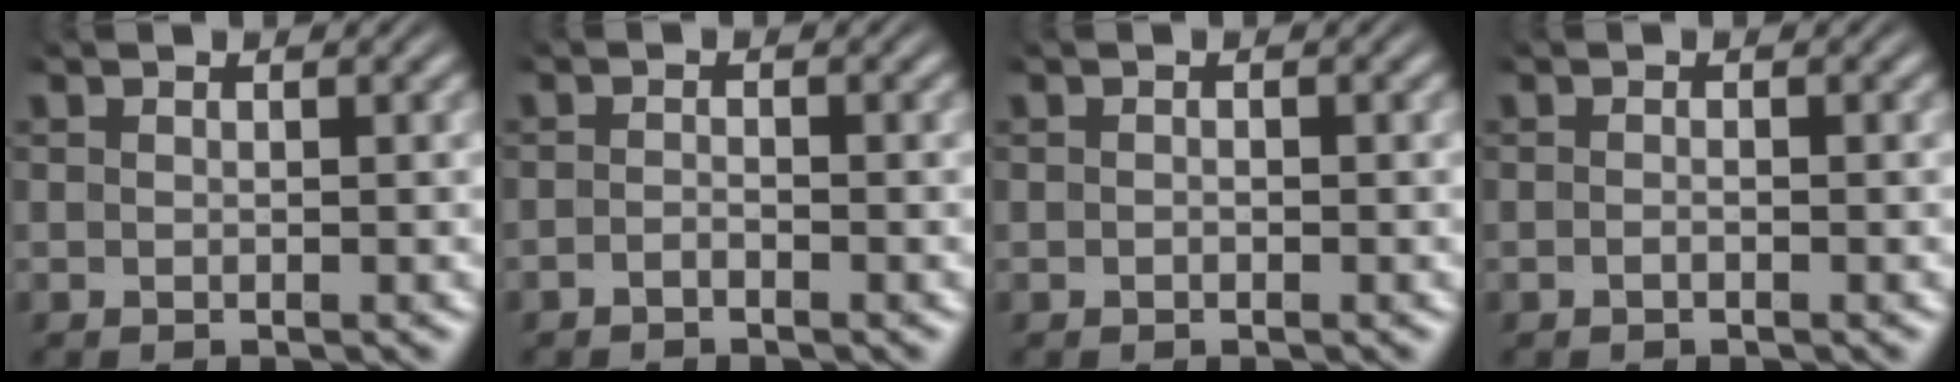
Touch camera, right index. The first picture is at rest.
{"total": 1.2, "force": [-1.2, 0.2, 0.1], "torque": [-0.005, -0.006, -0.022]}
{"total": 0.0}
{"total": 0.6, "force": [-0.5, 0.0, 0.3], "torque": [-0.005, 0.002, -0.012]}